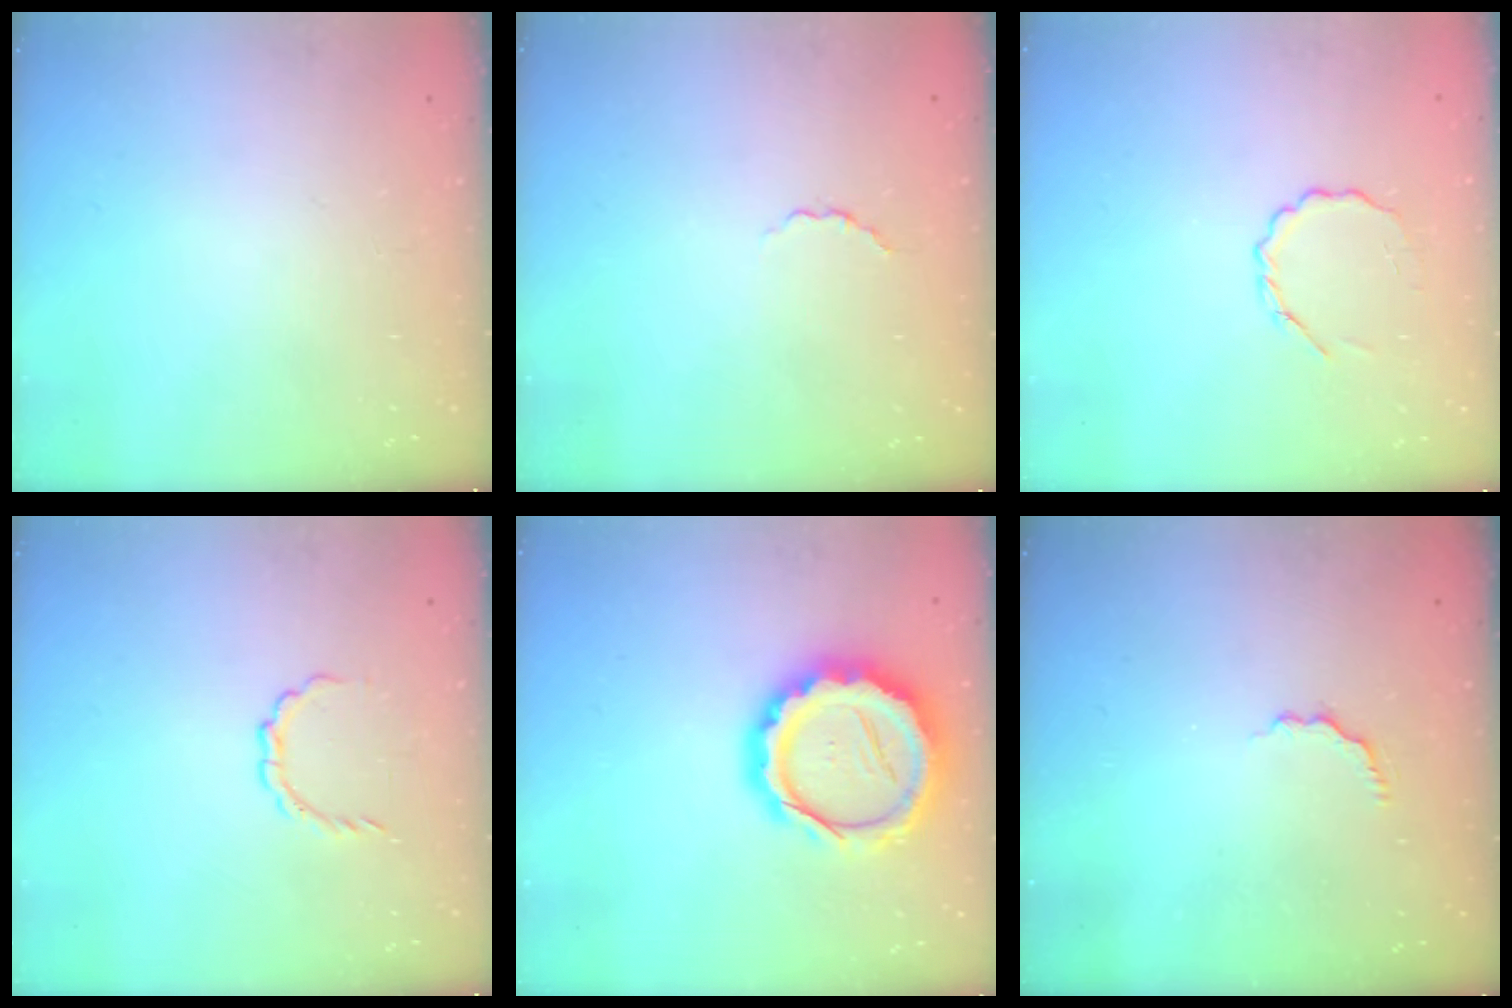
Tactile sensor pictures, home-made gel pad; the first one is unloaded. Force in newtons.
{"total": 1.8, "press": 1.6, "slide": 0.8}
{"total": 3.6, "press": 3.4, "slide": 1.3}
{"total": 3.4, "press": 3.4, "slide": 0.3}
{"total": 20.2, "press": 19.8, "slide": 3.7}
{"total": 2.5, "press": 2.3, "slide": 1.0}